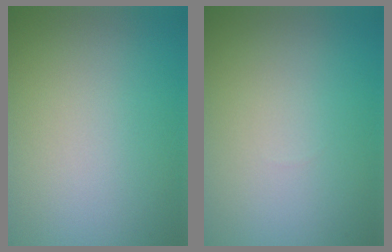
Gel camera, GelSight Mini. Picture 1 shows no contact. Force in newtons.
{"total": 0.0}